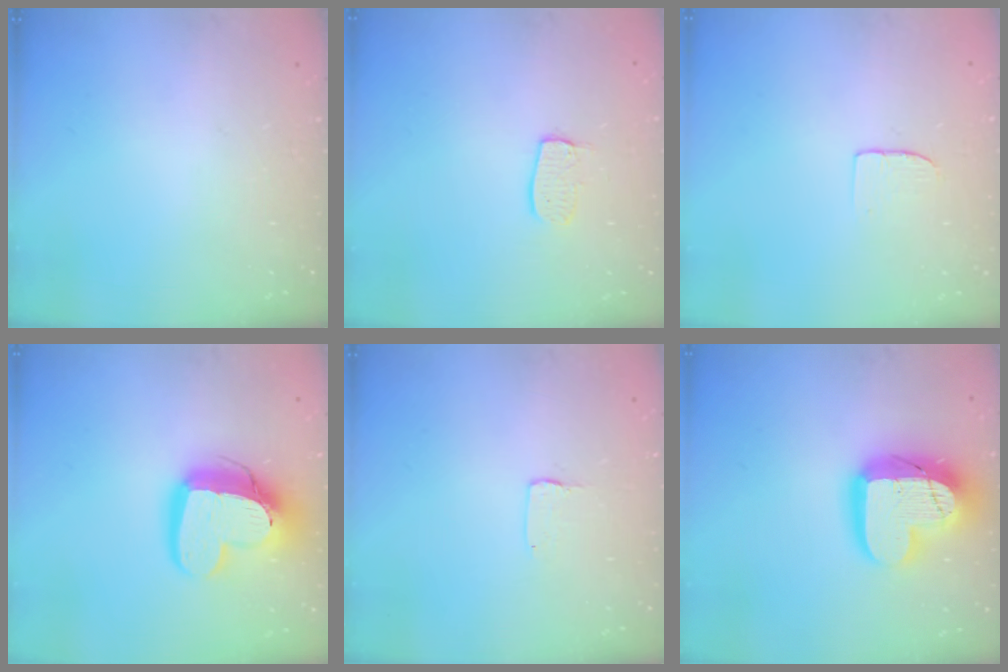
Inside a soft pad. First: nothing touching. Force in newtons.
{"total": 7.1, "press": 7.1, "slide": 0.3}
{"total": 3.7, "press": 3.7, "slide": 0.2}
{"total": 18.9, "press": 18.8, "slide": 1.6}
{"total": 1.0, "press": 1.0, "slide": 0.1}
{"total": 20.6, "press": 20.6, "slide": 1.5}